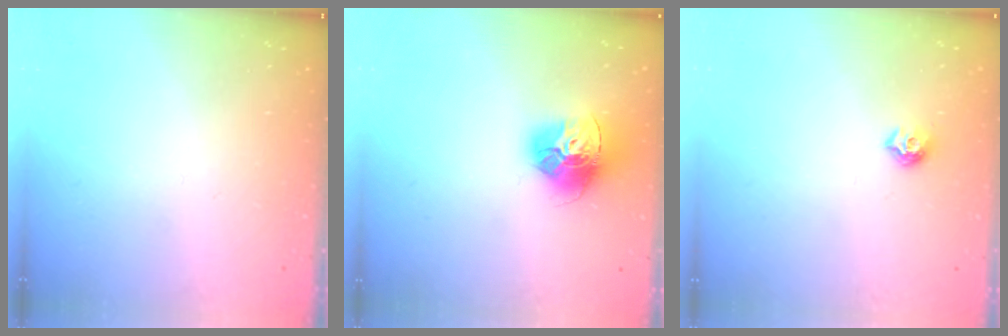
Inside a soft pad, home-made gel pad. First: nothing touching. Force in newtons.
{"total": 15.5, "press": 15.4, "slide": 1.7}
{"total": 6.9, "press": 6.8, "slide": 0.7}